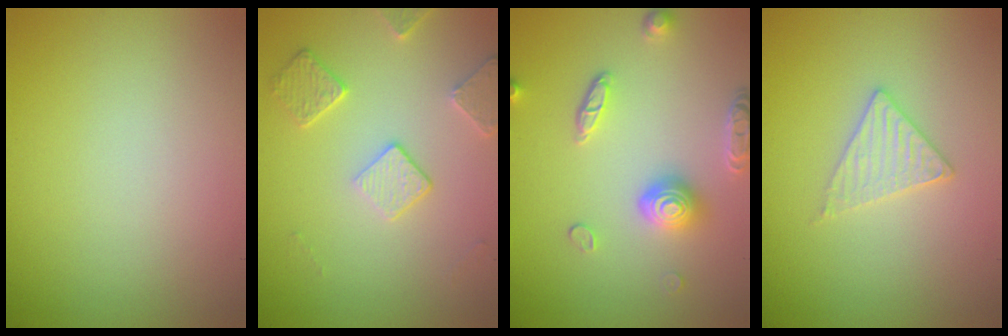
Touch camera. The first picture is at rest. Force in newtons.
{"total": 2.9, "press": 2.8, "slide": 0.9}
{"total": 4.2, "press": 3.5, "slide": 2.3}
{"total": 2.1, "press": 2.1, "slide": 0.3}